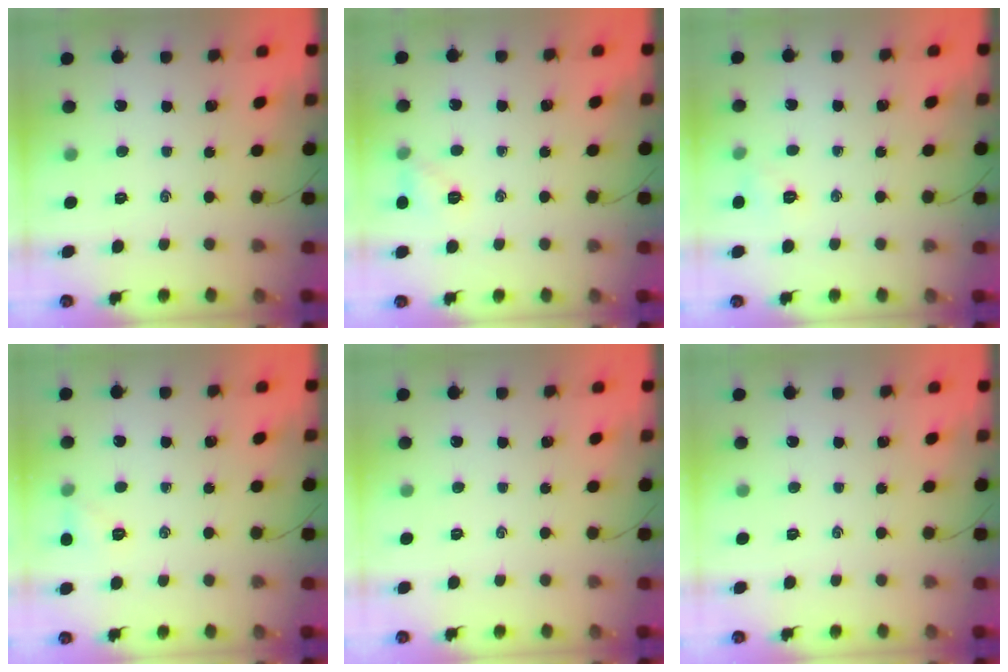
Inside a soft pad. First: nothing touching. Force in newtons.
{"total": 6.0, "press": 5.7, "slide": 1.7}
{"total": 5.6, "press": 5.4, "slide": 1.5}
{"total": 5.2, "press": 5.0, "slide": 1.5}
{"total": 0.0}
{"total": 0.0}